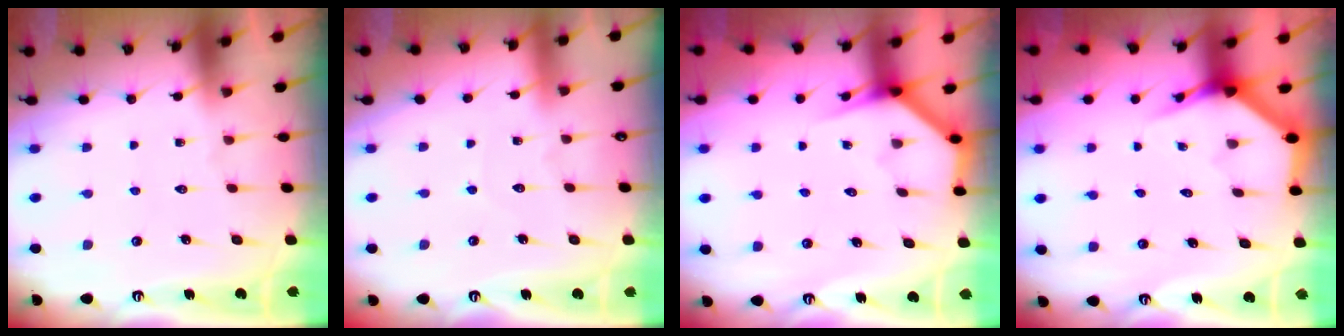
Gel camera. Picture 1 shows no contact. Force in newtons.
{"total": 2.5, "press": 2.5, "slide": 0.3}
{"total": 3.8, "press": 3.8, "slide": 0.3}
{"total": 4.0, "press": 4.0, "slide": 0.2}